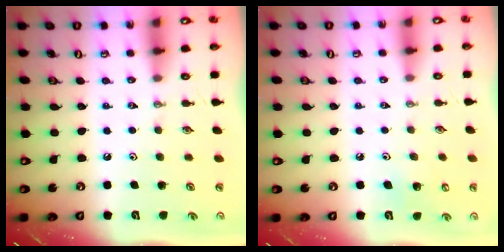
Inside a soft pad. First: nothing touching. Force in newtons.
{"total": 4.9, "press": 4.8, "slide": 0.4}